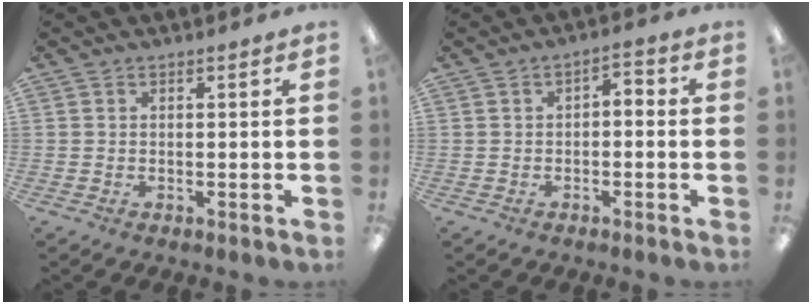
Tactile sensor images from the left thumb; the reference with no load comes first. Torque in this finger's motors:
{"motor_torque": [-0.40, 0.40, 0.06, 0.40, -0.02]}